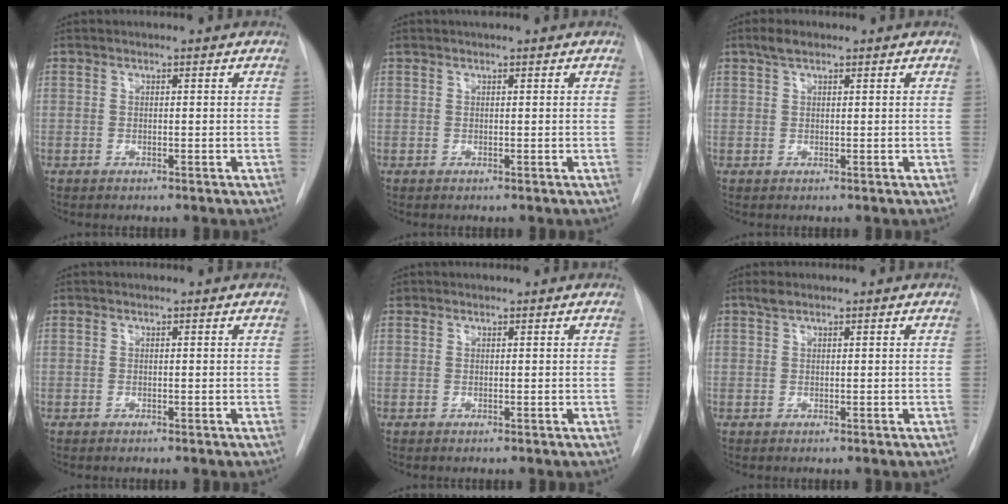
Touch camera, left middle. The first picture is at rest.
{"total": 1.2, "force": [1.0, 0.2, 0.6], "torque": [-0.012, 0.024, 0.019]}
{"total": 1.9, "force": [1.3, 0.8, 1.2], "torque": [-0.025, 0.012, 0.025]}
{"total": 0.0}
{"total": 0.7, "force": [0.5, 0.4, 0.0], "torque": [-0.003, 0.014, 0.010]}
{"total": 1.1, "force": [0.9, 0.3, 0.6], "torque": [-0.014, 0.010, 0.018]}